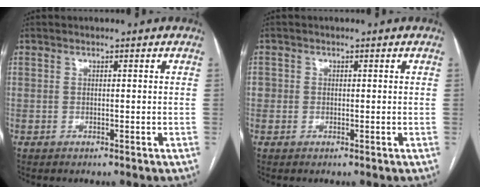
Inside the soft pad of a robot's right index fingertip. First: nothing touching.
{"total": 1.5, "force": [-0.1, 1.4, 0.4], "torque": [0.001, 0.008, -0.001]}